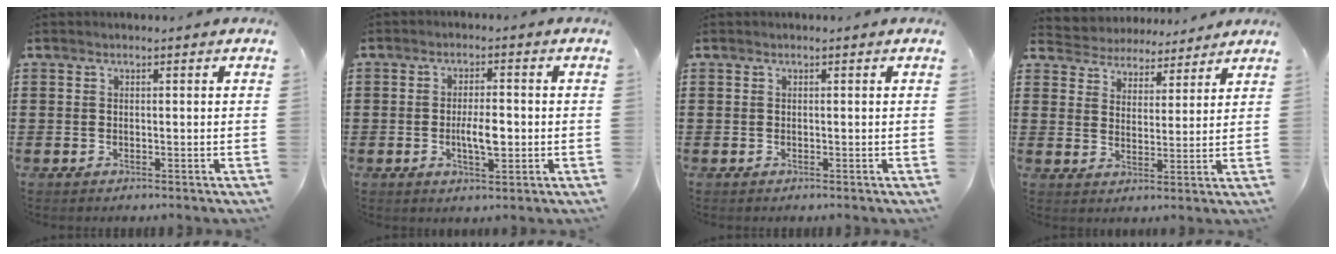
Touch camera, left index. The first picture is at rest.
{"total": 4.7, "force": [-0.6, 1.6, 4.4], "torque": [-0.070, 0.001, -0.013]}
{"total": 0.0}
{"total": 4.1, "force": [4.0, 0.7, -0.7], "torque": [-0.011, -0.025, 0.068]}